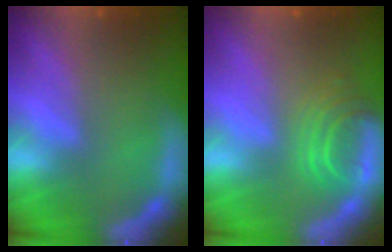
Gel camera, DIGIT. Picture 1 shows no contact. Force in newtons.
{"total": 3.5}